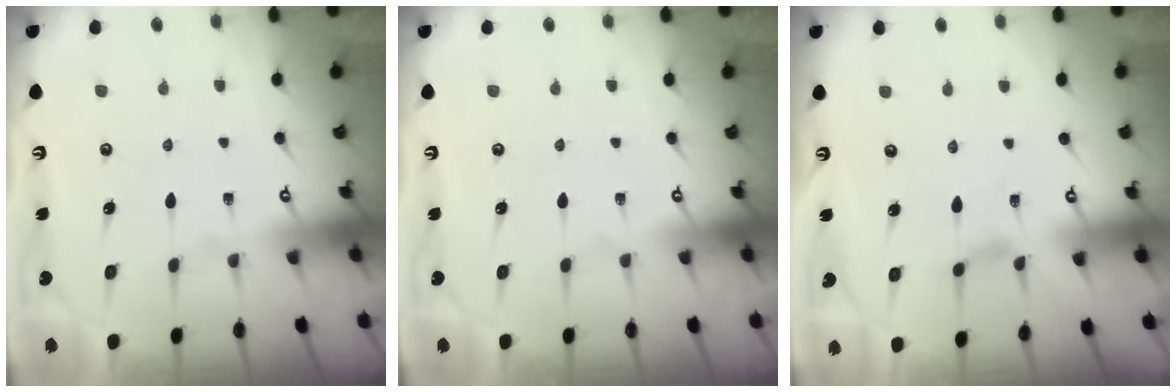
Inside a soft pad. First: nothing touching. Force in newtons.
{"total": 0.0}
{"total": 0.0}